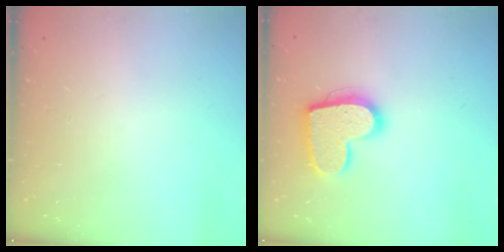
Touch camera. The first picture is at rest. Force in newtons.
{"total": 15.8, "press": 15.8, "slide": 1.0}